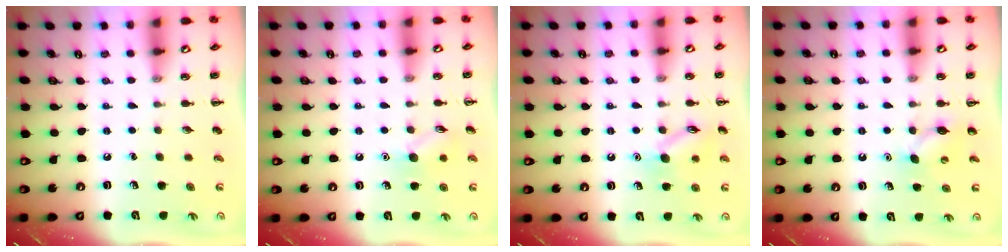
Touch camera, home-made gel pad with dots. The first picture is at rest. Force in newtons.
{"total": 7.9, "press": 7.8, "slide": 1.3}
{"total": 10.5, "press": 10.5, "slide": 0.6}
{"total": 6.2, "press": 6.0, "slide": 1.7}